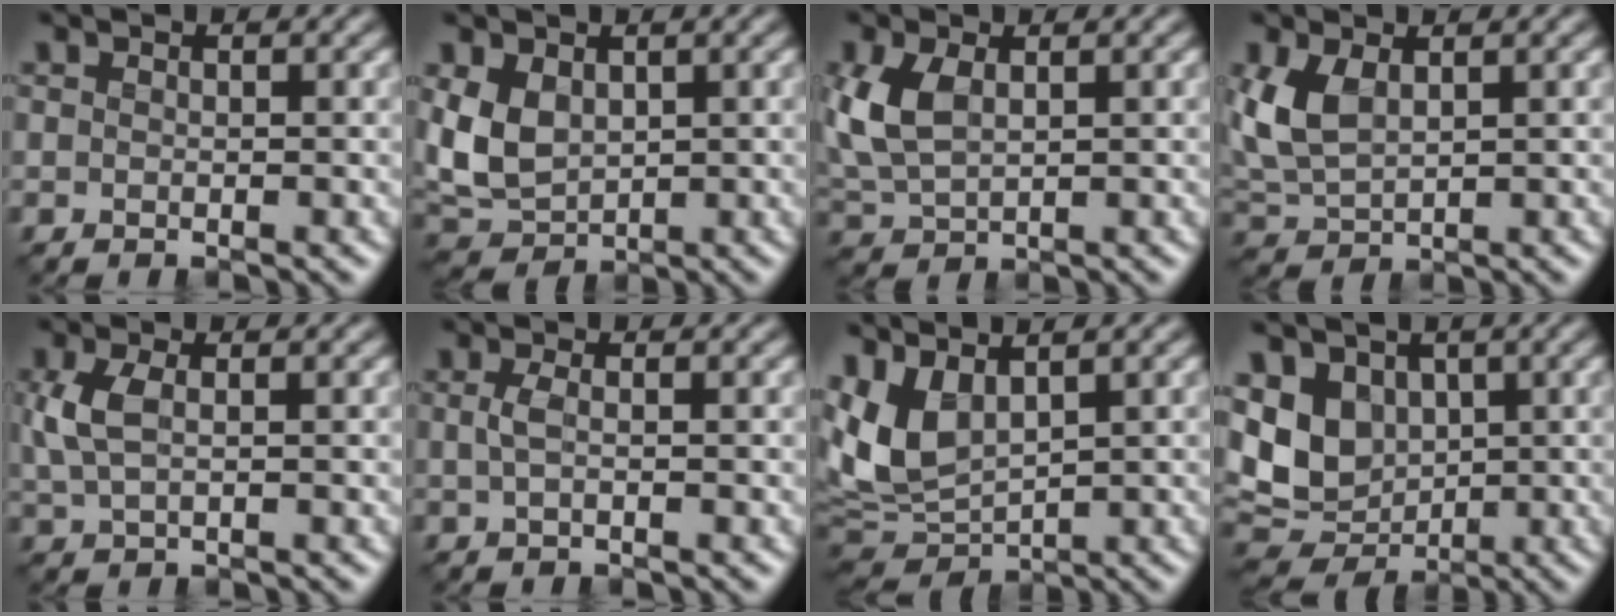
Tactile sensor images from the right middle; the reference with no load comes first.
{"total": 4.5, "force": [0.5, 3.2, 3.2], "torque": [-0.075, -0.004, 0.011]}
{"total": 4.7, "force": [0.8, 2.7, 3.7], "torque": [-0.097, 0.003, 0.021]}
{"total": 4.2, "force": [1.0, 2.4, 3.3], "torque": [-0.087, 0.001, 0.024]}
{"total": 2.9, "force": [0.3, 1.5, 2.5], "torque": [-0.063, 0.000, 0.007]}
{"total": 1.2, "force": [-0.2, 0.4, 1.1], "torque": [-0.030, -0.001, -0.005]}
{"total": 6.6, "force": [1.9, 3.8, 5.0], "torque": [-0.119, -0.004, 0.037]}
{"total": 7.6, "force": [0.7, 6.1, 4.5], "torque": [-0.104, -0.012, 0.011]}